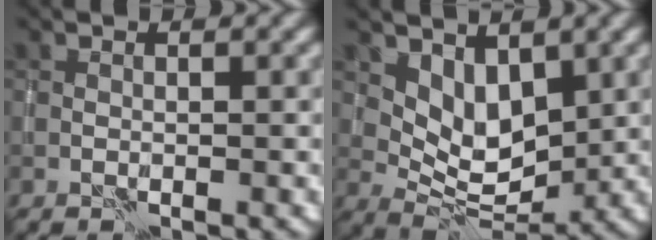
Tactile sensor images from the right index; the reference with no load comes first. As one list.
[{"total": 4.3, "force": [2.3, 2.2, 2.8], "torque": [-0.049, -0.012, 0.040]}]